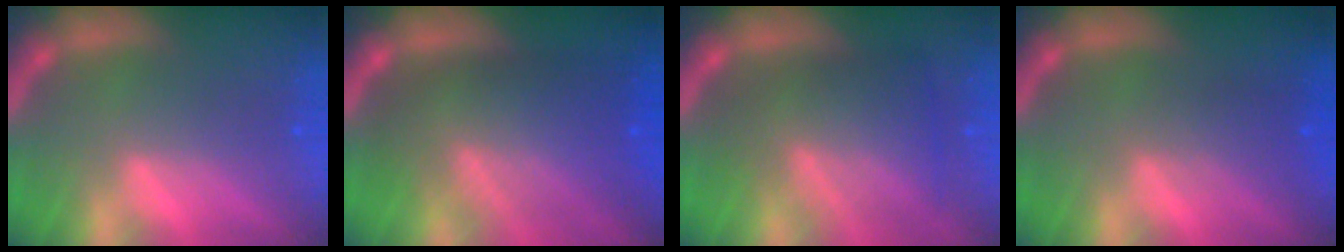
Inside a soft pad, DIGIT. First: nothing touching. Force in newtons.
{"total": 9.5}
{"total": 7.6}
{"total": 2.5}